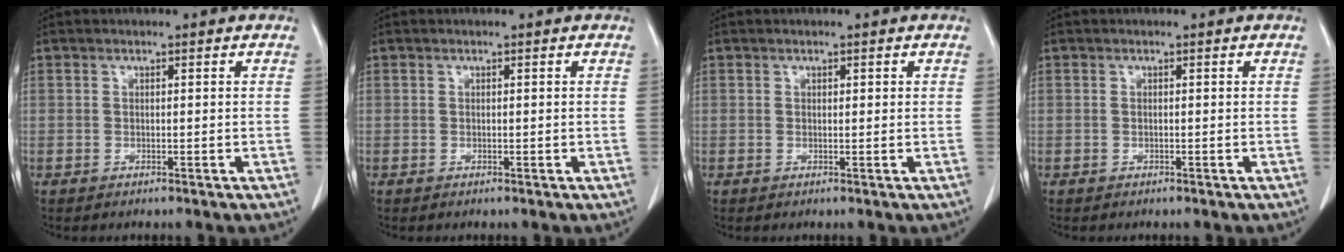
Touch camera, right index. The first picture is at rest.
{"total": 0.0}
{"total": 0.6, "force": [0.3, 0.2, 0.5], "torque": [-0.005, 0.000, 0.004]}
{"total": 0.0}